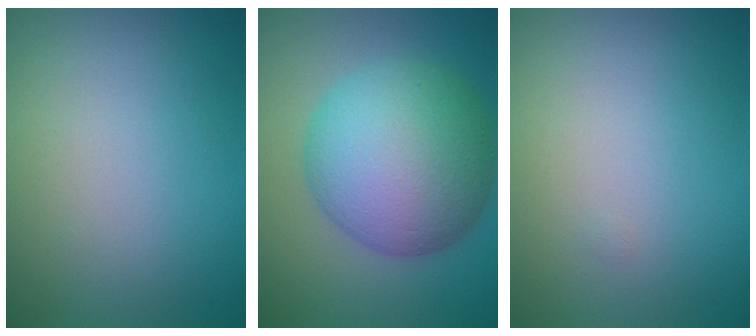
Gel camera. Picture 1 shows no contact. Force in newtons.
{"total": 11.5, "press": 11.5, "slide": 0.1}
{"total": 0.0}